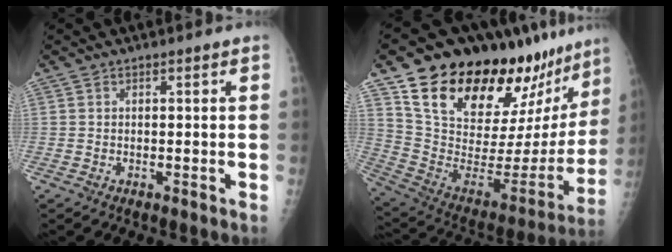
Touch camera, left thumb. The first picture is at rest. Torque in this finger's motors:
{"motor_torque": [3.38, 1.63, 1.46, -1.31, 0.42]}